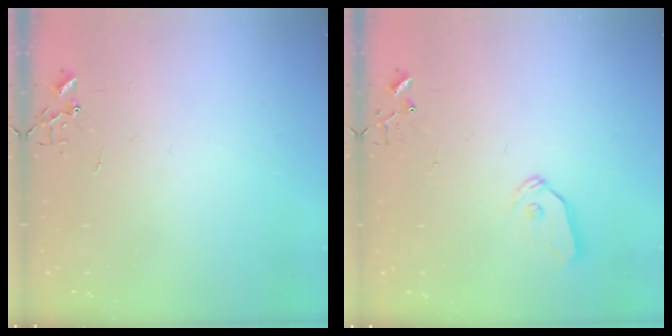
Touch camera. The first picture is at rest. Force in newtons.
{"total": 7.2, "press": 7.2, "slide": 0.4}